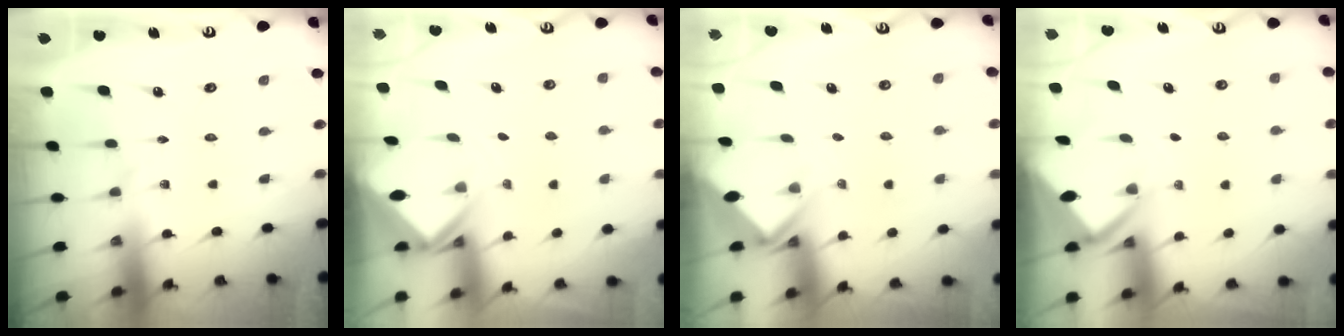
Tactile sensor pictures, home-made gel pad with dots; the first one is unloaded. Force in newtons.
{"total": 2.6, "press": 2.6, "slide": 0.1}
{"total": 2.9, "press": 2.9, "slide": 0.2}
{"total": 2.7, "press": 2.7, "slide": 0.3}